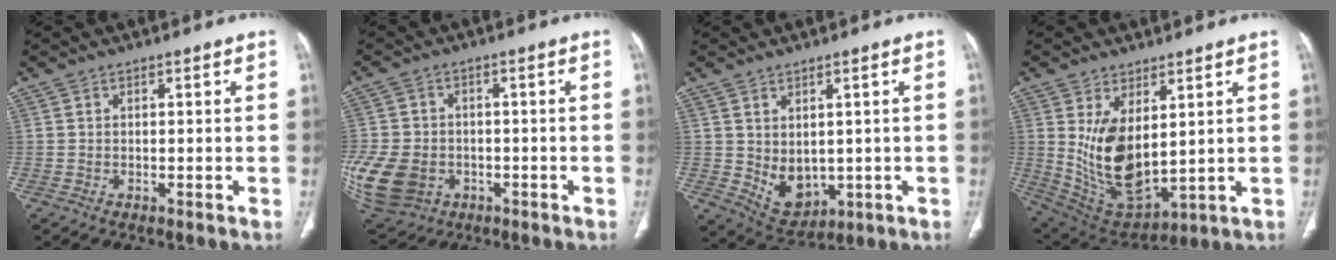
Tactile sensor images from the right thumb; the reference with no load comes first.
{"total": 18.8, "force": [-5.3, 14.8, 10.3], "torque": [-0.264, 0.008, -0.077]}
{"total": 7.1, "force": [0.1, 5.0, 5.0], "torque": [-0.061, -0.011, 0.031]}
{"total": 13.6, "force": [3.0, 7.2, 11.1], "torque": [-0.195, -0.027, 0.086]}